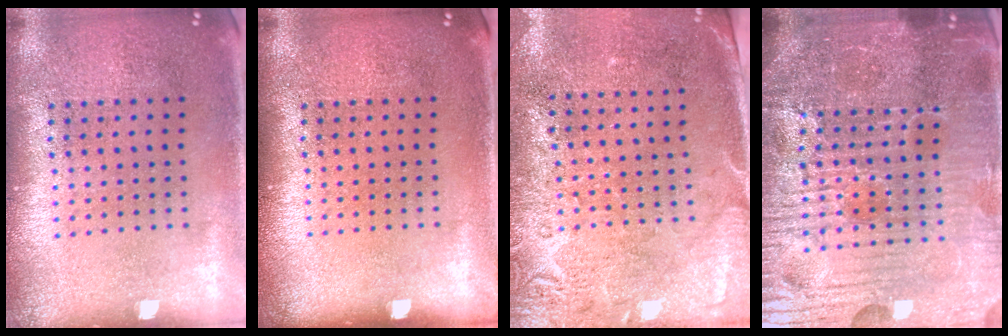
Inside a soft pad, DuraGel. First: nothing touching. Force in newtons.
{"total": 0.0}
{"total": 2.8, "press": 2.3, "slide": 1.5}
{"total": 6.4, "press": 5.9, "slide": 2.5}